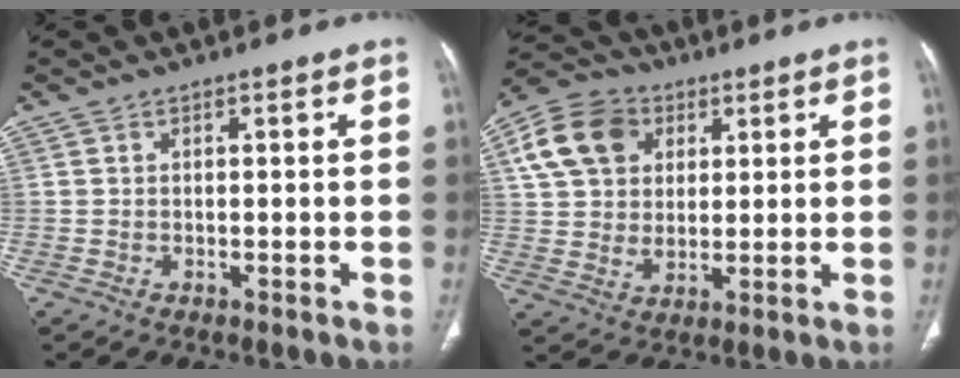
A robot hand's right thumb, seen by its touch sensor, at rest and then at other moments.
{"total": 13.3, "force": [4.8, 10.2, 7.2], "torque": [-0.115, 0.000, 0.082]}